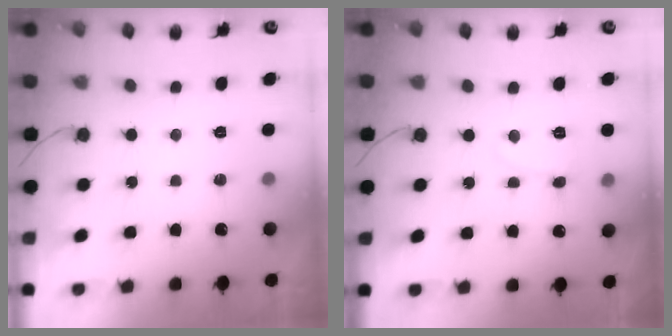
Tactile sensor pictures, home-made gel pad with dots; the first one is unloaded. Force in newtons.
{"total": 4.2, "press": 4.1, "slide": 0.5}